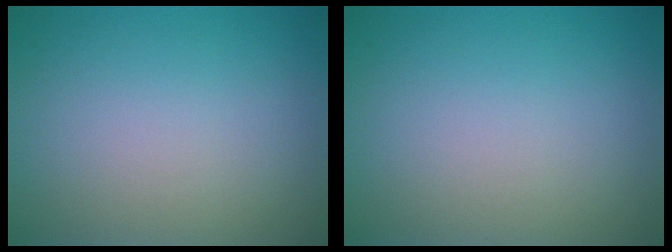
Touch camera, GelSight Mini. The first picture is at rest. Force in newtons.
{"total": 0.0}